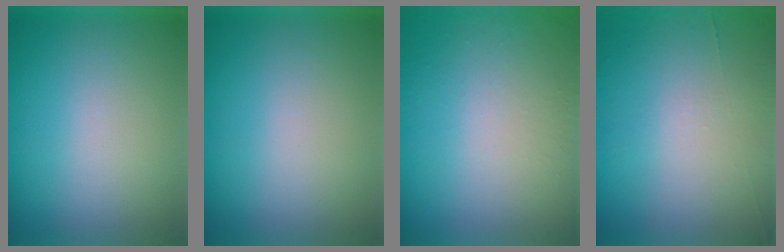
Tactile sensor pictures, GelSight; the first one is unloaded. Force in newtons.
{"total": 0.0}
{"total": 9.4}
{"total": 6.8}